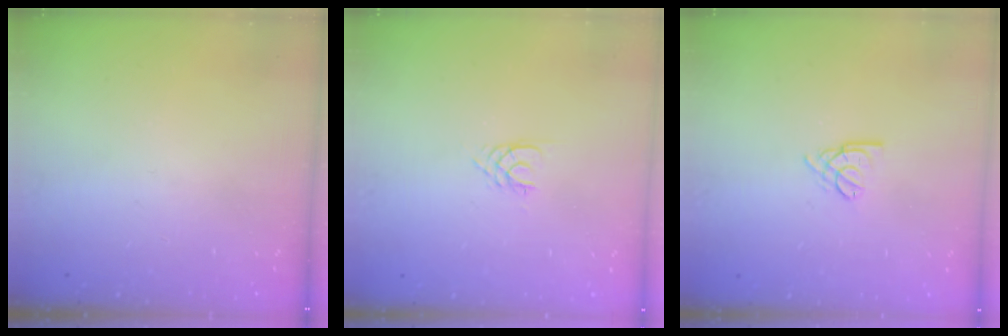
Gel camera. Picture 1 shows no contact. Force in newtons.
{"total": 1.7, "press": 1.7, "slide": 0.2}
{"total": 2.3, "press": 2.3, "slide": 0.5}